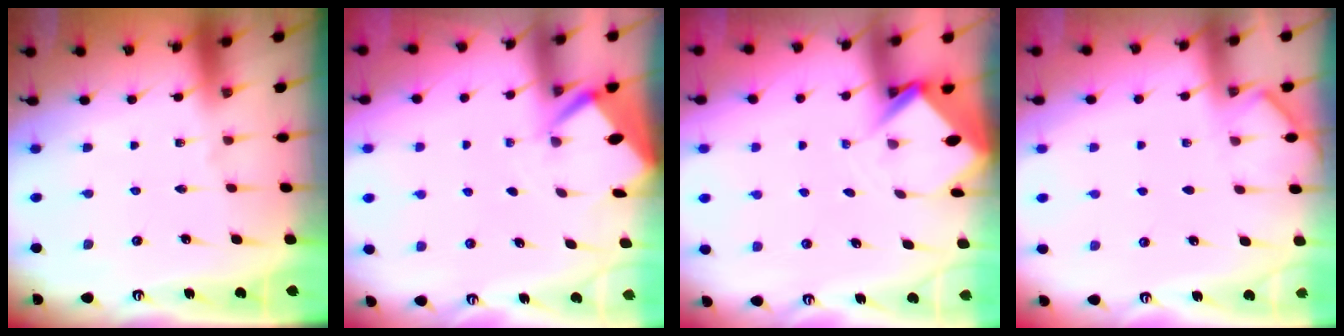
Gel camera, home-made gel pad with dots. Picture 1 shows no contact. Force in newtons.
{"total": 2.7, "press": 2.6, "slide": 0.3}
{"total": 3.8, "press": 3.8, "slide": 0.3}
{"total": 3.5, "press": 3.4, "slide": 0.5}